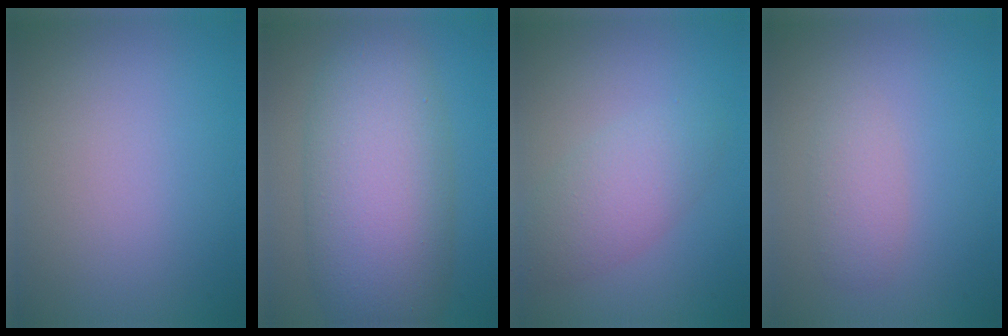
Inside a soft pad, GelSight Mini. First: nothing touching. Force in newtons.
{"total": 10.9, "press": 10.9, "slide": 0.1}
{"total": 3.6, "press": 3.6, "slide": 0.0}
{"total": 1.9, "press": 1.9, "slide": 0.1}